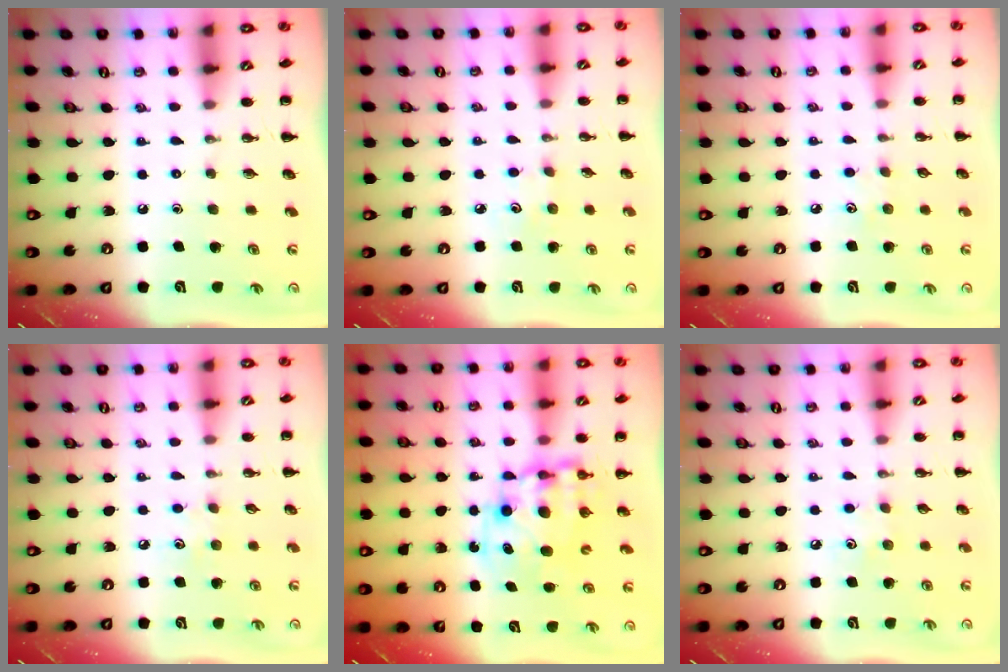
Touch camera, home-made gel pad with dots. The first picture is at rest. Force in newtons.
{"total": 4.2, "press": 4.1, "slide": 0.9}
{"total": 3.9, "press": 3.7, "slide": 1.0}
{"total": 4.1, "press": 3.9, "slide": 1.1}
{"total": 10.9, "press": 10.5, "slide": 2.9}
{"total": 4.3, "press": 4.1, "slide": 1.2}